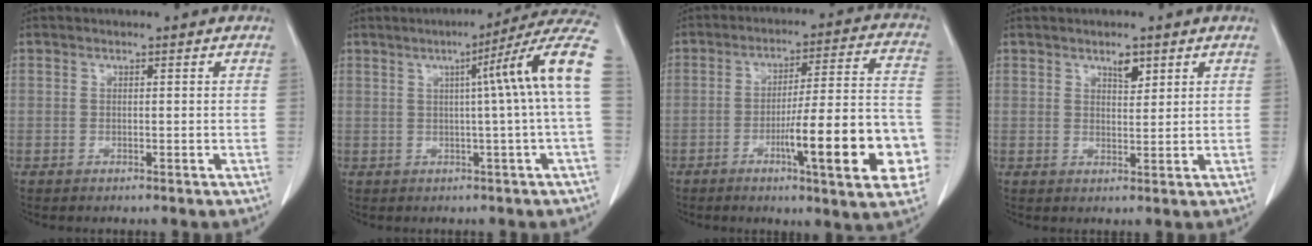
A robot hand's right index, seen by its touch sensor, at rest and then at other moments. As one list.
[{"total": 12.5, "force": [2.0, -1.7, 12.2], "torque": [-0.151, 0.026, 0.017]}, {"total": 18.6, "force": [-6.2, 1.9, 17.4], "torque": [-0.195, 0.014, -0.081]}, {"total": 2.4, "force": [1.6, 1.0, 1.6], "torque": [-0.026, -0.004, 0.029]}]